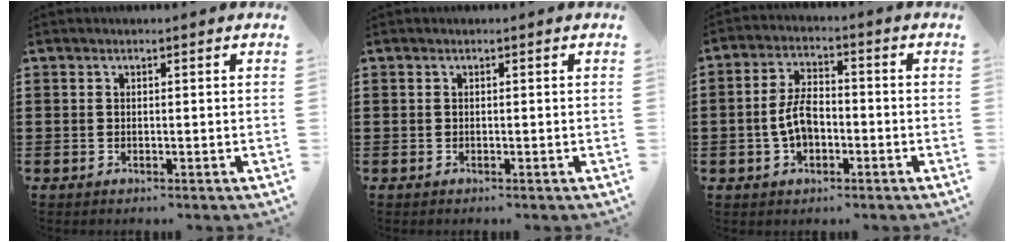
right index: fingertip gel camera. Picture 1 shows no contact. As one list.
[{"total": 0.0}, {"total": 5.7, "force": [-1.4, 3.1, 4.6], "torque": [-0.103, 0.002, -0.030]}]